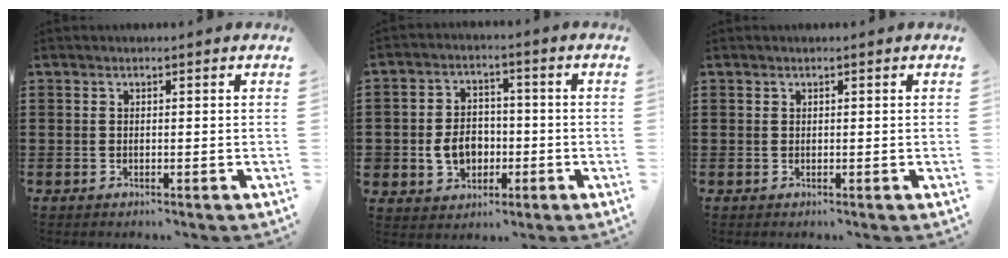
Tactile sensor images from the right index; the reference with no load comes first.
{"total": 5.8, "force": [-1.5, 4.8, 2.9], "torque": [-0.062, 0.006, -0.031]}
{"total": 0.0}